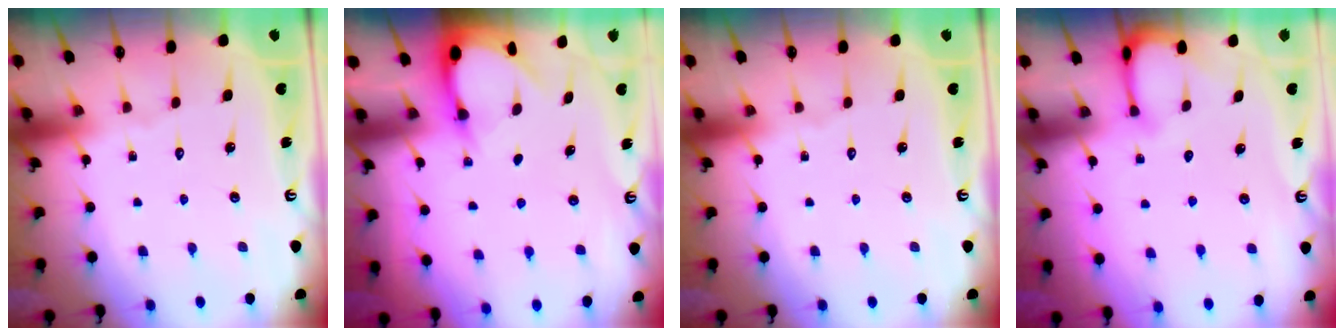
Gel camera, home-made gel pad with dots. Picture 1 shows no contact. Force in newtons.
{"total": 2.9, "press": 2.9, "slide": 0.3}
{"total": 0.0}
{"total": 3.8, "press": 3.8, "slide": 0.4}